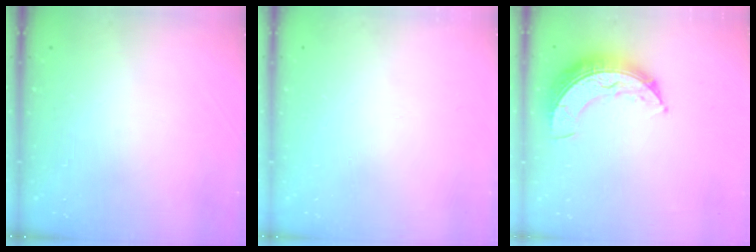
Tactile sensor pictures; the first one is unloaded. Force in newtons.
{"total": 0.0}
{"total": 9.5, "press": 9.5, "slide": 0.5}